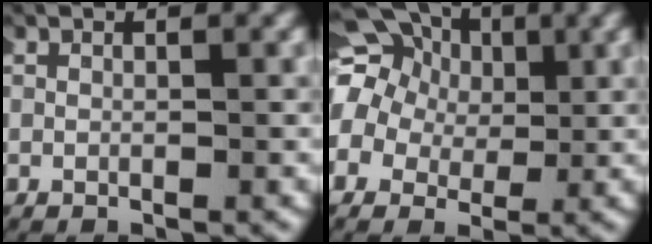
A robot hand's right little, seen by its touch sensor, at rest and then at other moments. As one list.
[{"total": 12.6, "force": [4.8, 10.3, 5.5], "torque": [-0.146, 0.008, 0.059]}]